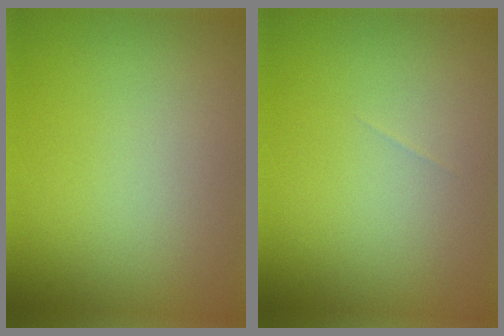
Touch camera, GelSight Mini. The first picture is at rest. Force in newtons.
{"total": 0.0}